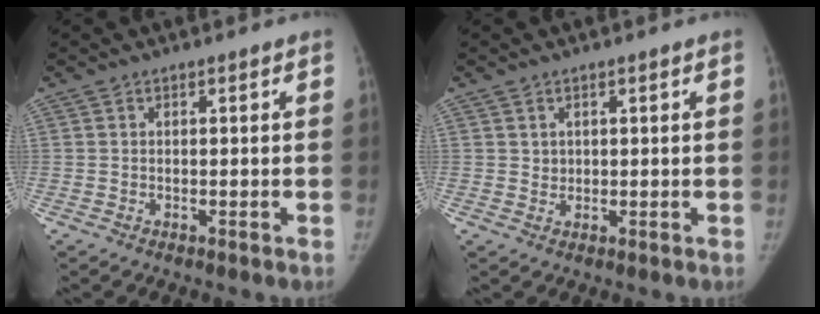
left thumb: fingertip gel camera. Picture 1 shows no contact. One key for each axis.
{"total": 1.2, "fx": 0.8, "fy": 0.9, "fz": 0.4, "tx": 0.005, "ty": -0.005, "tz": 0.013}